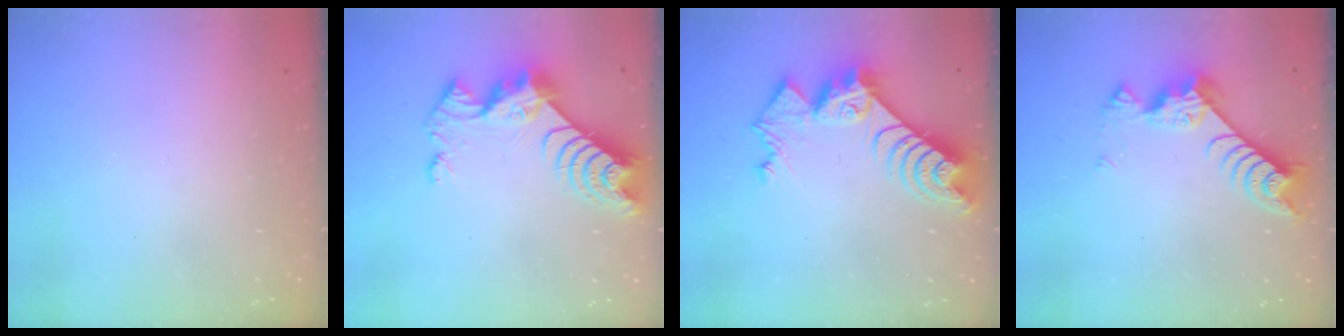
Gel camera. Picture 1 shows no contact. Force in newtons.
{"total": 9.0, "press": 9.0, "slide": 0.8}
{"total": 10.7, "press": 10.6, "slide": 1.1}
{"total": 9.0, "press": 9.0, "slide": 1.0}